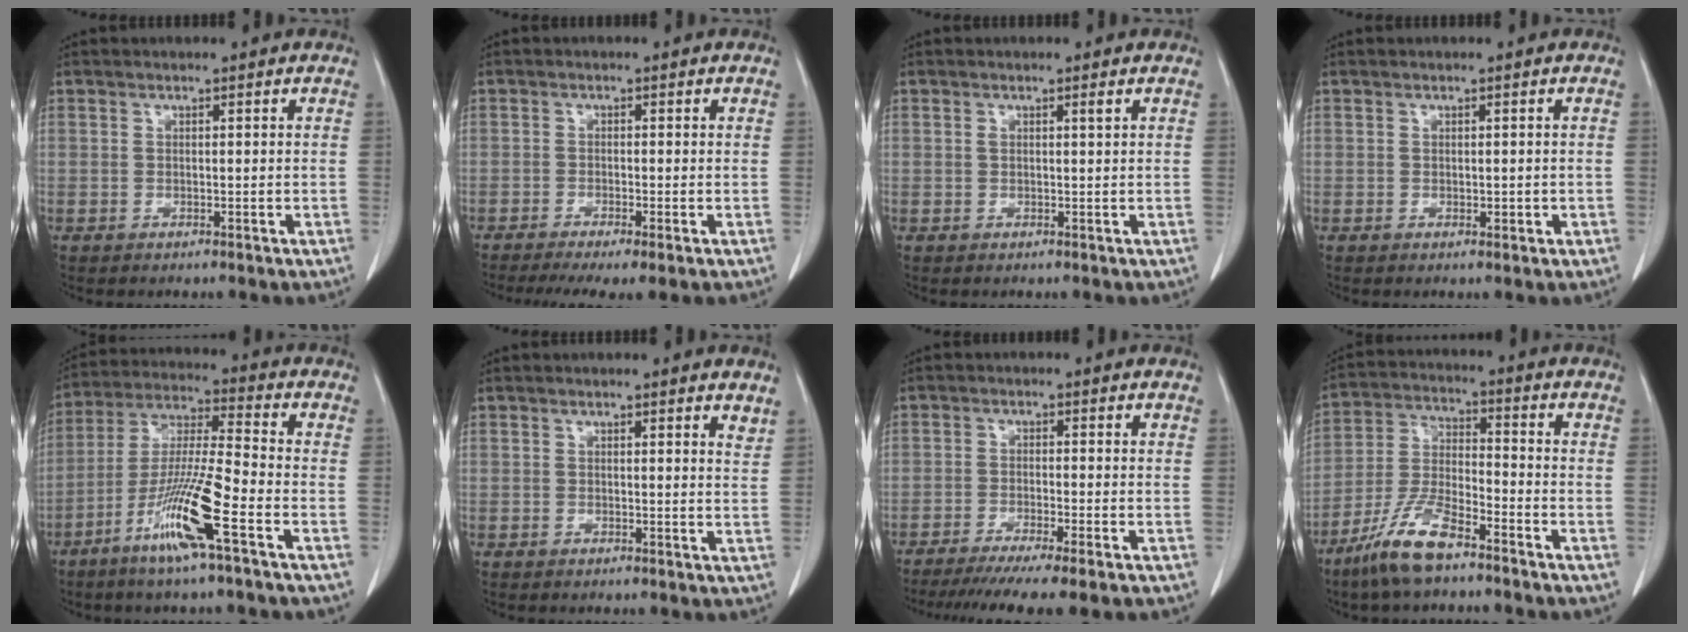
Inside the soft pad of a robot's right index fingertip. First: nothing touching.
{"total": 6.8, "force": [-4.9, 0.6, 4.7], "torque": [-0.074, -0.014, -0.079]}
{"total": 1.0, "force": [0.4, 0.0, 0.9], "torque": [-0.020, 0.005, 0.009]}
{"total": 1.2, "force": [-0.2, 0.7, 1.0], "torque": [-0.012, -0.001, 0.001]}
{"total": 13.0, "force": [-6.2, -0.3, 11.4], "torque": [-0.228, -0.015, -0.121]}
{"total": 2.7, "force": [2.4, 0.3, 1.1], "torque": [-0.013, -0.012, 0.017]}
{"total": 10.0, "force": [-8.0, -0.5, 6.1], "torque": [-0.079, -0.023, -0.122]}
{"total": 9.9, "force": [-7.1, 2.0, 6.6], "torque": [-0.144, -0.015, -0.142]}